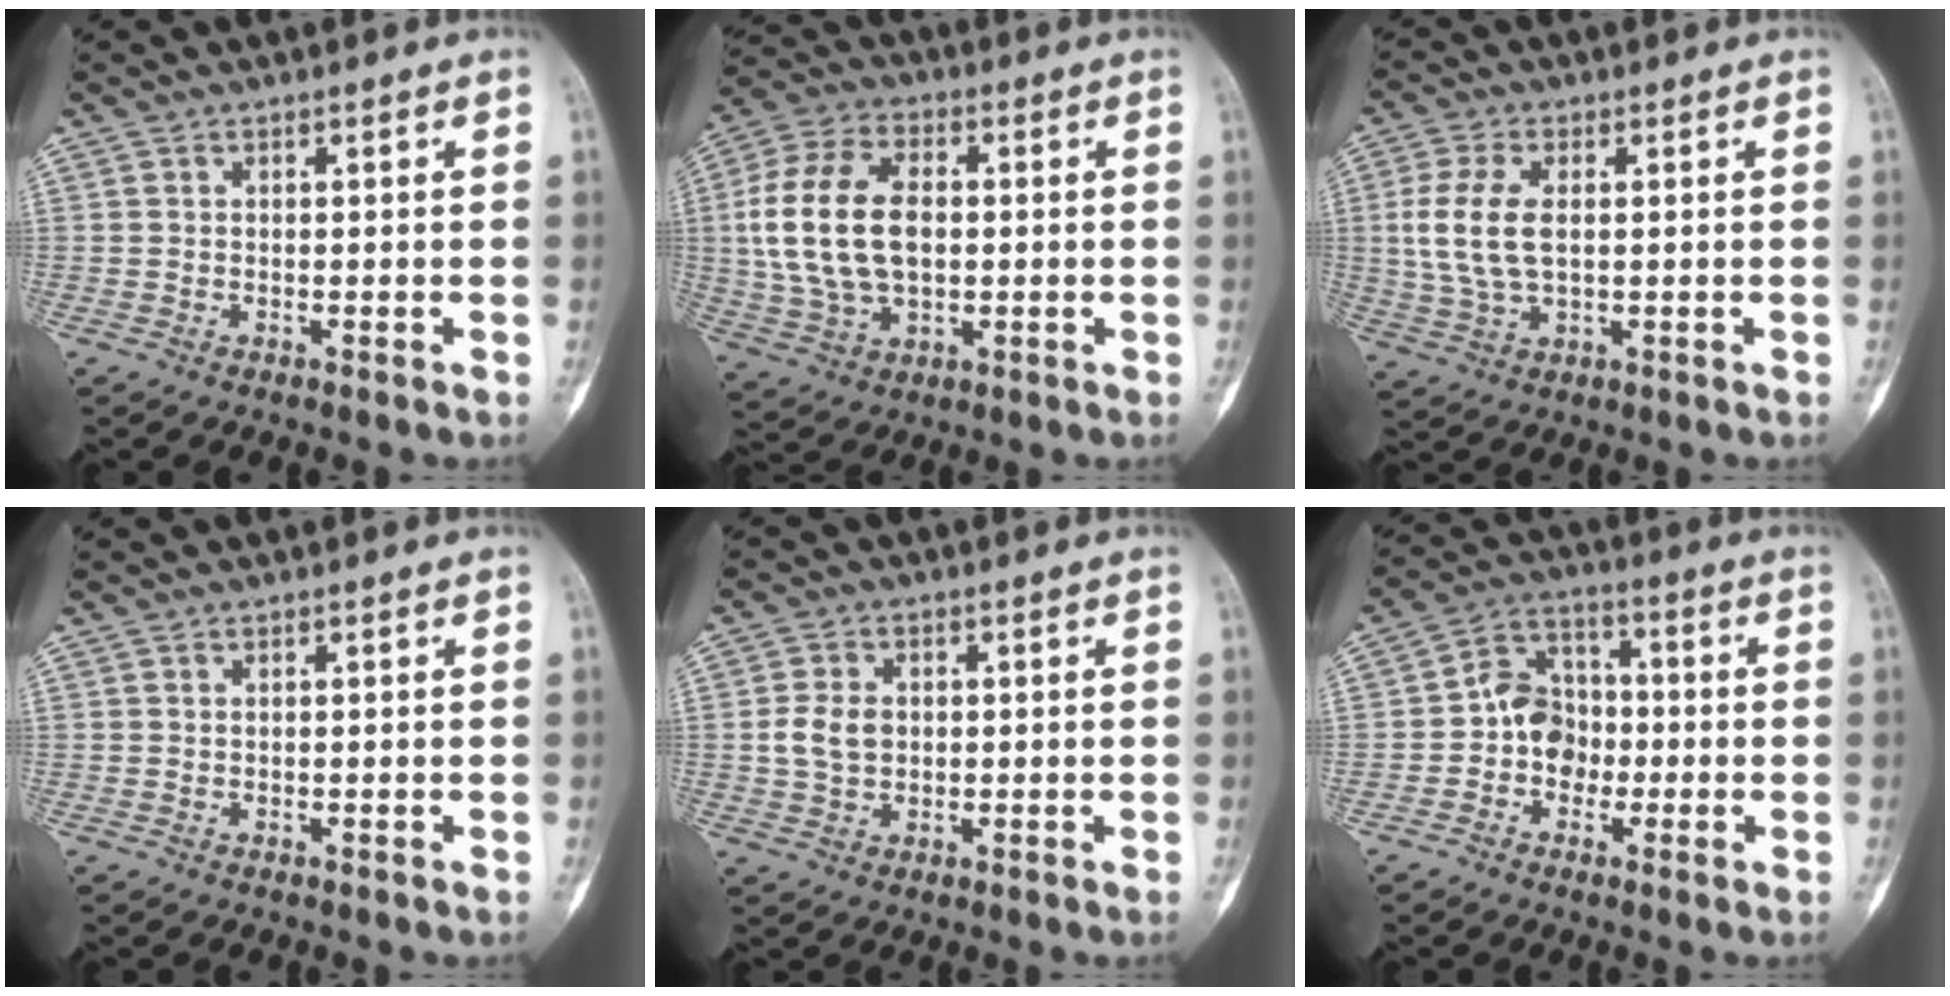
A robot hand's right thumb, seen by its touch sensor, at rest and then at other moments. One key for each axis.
{"total": 16.9, "fx": 0.8, "fy": 10.6, "fz": 13.2, "tx": -0.255, "ty": 0.014, "tz": 0.016}
{"total": 9.7, "fx": 0.9, "fy": 5.3, "fz": 8.1, "tx": -0.179, "ty": 0.001, "tz": 0.021}
{"total": 0.0}
{"total": 5.3, "fx": 0.3, "fy": 4.0, "fz": 3.5, "tx": -0.060, "ty": 0.004, "tz": 0.006}
{"total": 8.6, "fx": -1.5, "fy": 7.1, "fz": 4.5, "tx": -0.038, "ty": 0.033, "tz": -0.042}